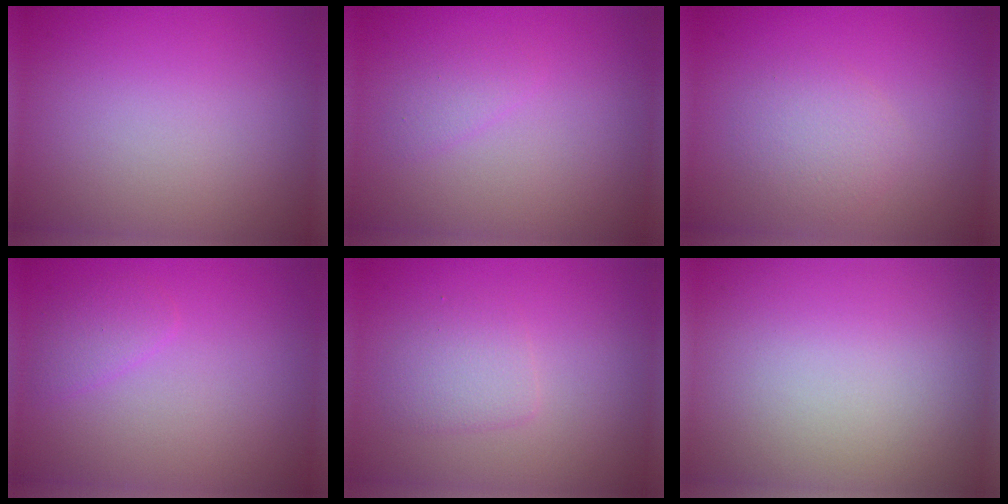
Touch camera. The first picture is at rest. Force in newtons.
{"total": 1.1, "press": 1.1, "slide": 0.1}
{"total": 2.3, "press": 2.3, "slide": 0.1}
{"total": 1.4, "press": 1.4, "slide": 0.1}
{"total": 1.9, "press": 1.9, "slide": 0.1}
{"total": 0.5, "press": 0.5, "slide": 0.0}